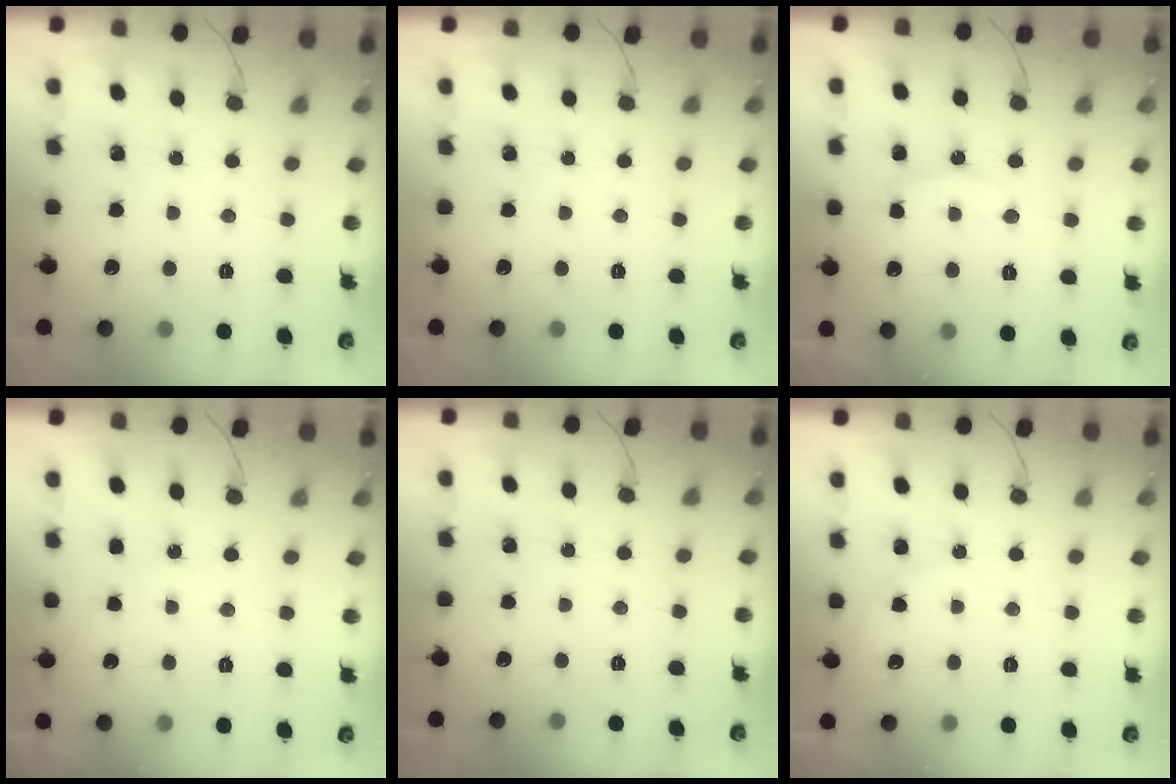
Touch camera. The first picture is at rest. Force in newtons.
{"total": 0.0}
{"total": 9.6, "press": 9.6, "slide": 0.6}
{"total": 5.1, "press": 5.1, "slide": 0.5}
{"total": 0.0}
{"total": 3.8, "press": 3.7, "slide": 0.5}